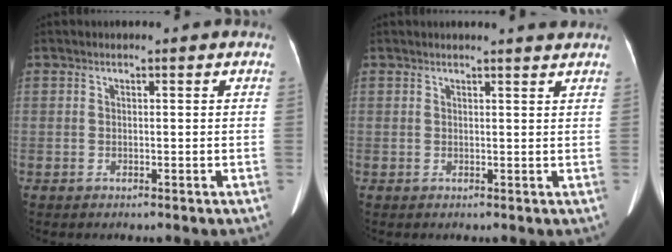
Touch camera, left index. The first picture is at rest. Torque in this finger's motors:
{"motor_torque": [0.77, -0.83, 0.04, 0.03]}